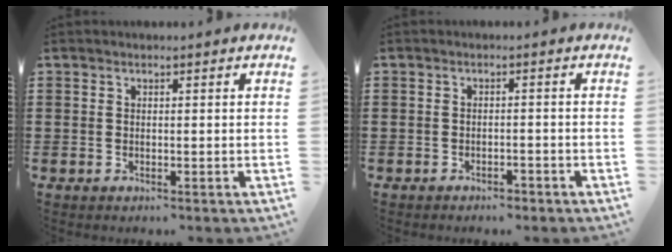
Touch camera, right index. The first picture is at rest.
{"total": 1.5, "force": [-1.4, 0.4, 0.0], "torque": [-0.006, 0.004, -0.032]}